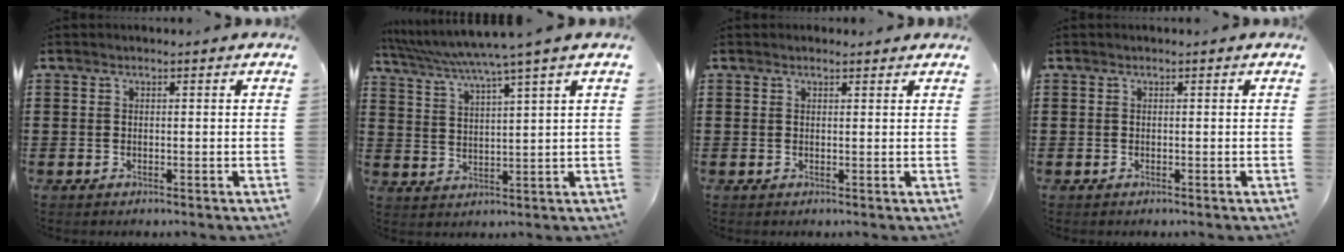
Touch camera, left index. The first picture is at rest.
{"total": 4.8, "force": [3.9, -1.2, 2.5], "torque": [-0.064, -0.031, 0.061]}
{"total": 0.9, "force": [0.8, 0.3, 0.2], "torque": [-0.005, 0.002, 0.016]}
{"total": 0.0}